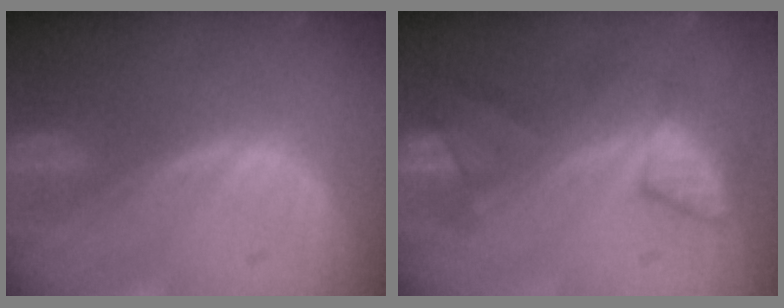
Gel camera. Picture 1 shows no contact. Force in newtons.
{"total": 7.4, "press": 7.1, "slide": 1.9}